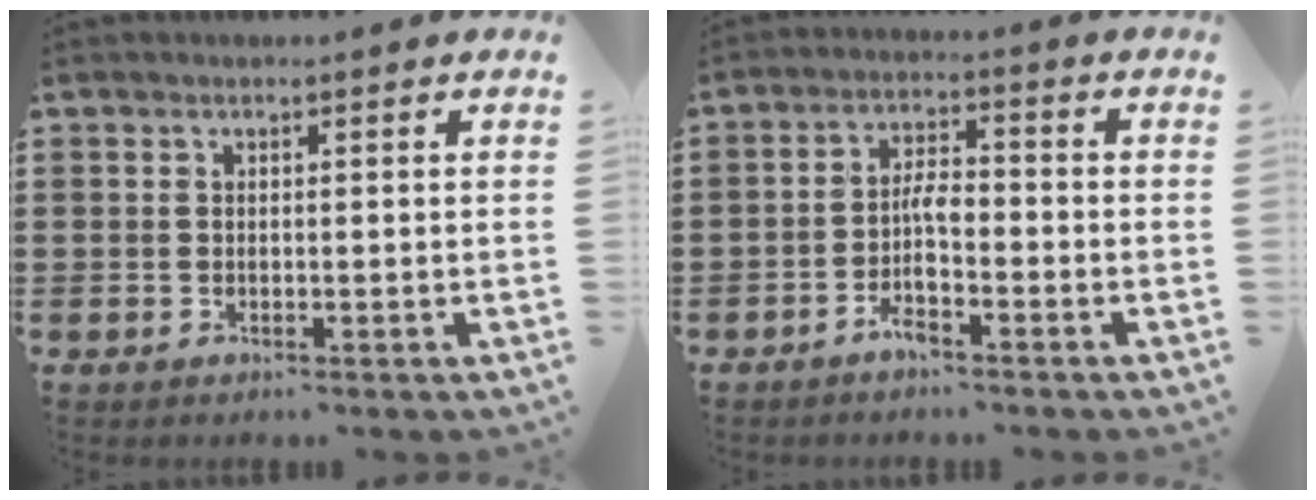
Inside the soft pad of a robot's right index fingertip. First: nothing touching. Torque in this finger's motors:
{"motor_torque": [1.10, 1.04, 0.16, 0.05]}